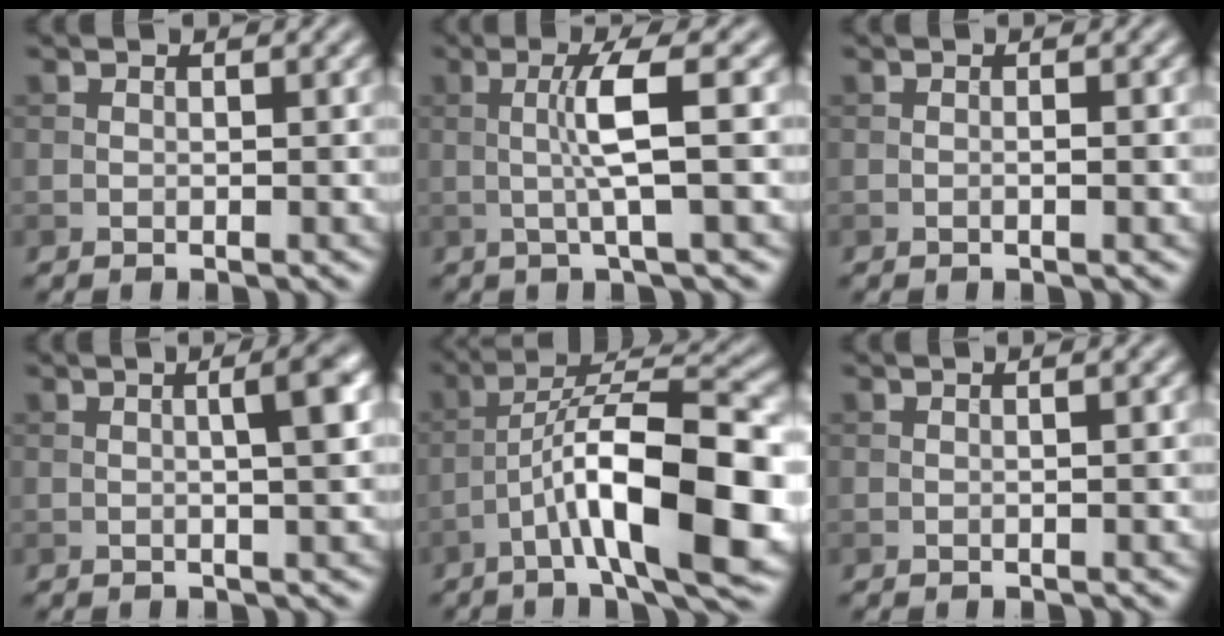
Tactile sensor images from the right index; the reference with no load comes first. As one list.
[{"total": 4.3, "force": [0.2, 0.4, 4.2], "torque": [-0.081, 0.006, 0.001]}, {"total": 0.9, "force": [-0.2, 0.1, 0.8], "torque": [-0.011, -0.004, -0.003]}, {"total": 3.7, "force": [0.4, 0.8, 3.6], "torque": [-0.039, 0.014, 0.001]}, {"total": 12.3, "force": [-4.3, 3.5, 11.0], "torque": [-0.177, 0.017, -0.069]}, {"total": 1.1, "force": [0.1, 0.3, 1.1], "torque": [-0.012, 0.002, -0.004]}]